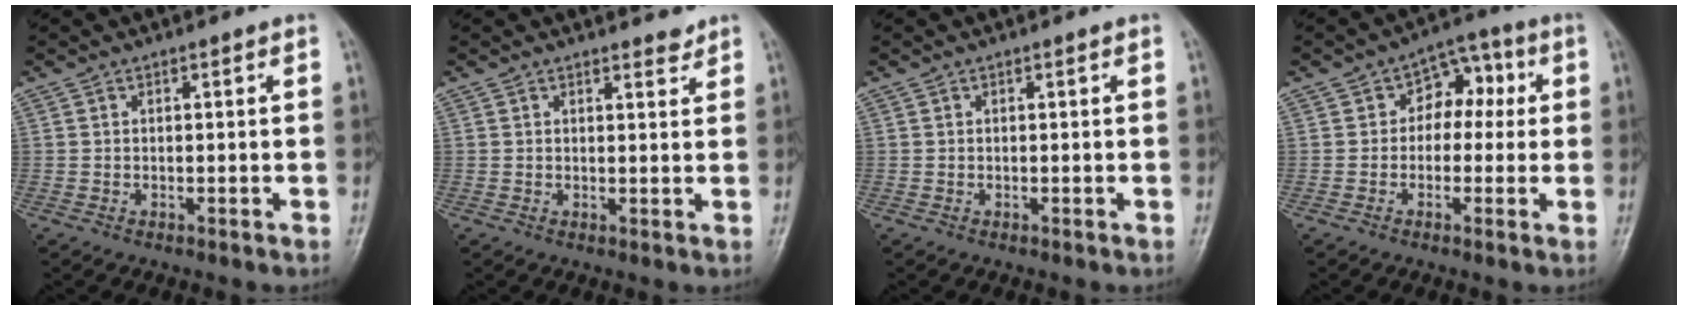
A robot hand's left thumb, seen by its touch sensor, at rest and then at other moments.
{"total": 1.8, "force": [1.7, 0.5, 0.4], "torque": [0.006, -0.015, 0.021]}
{"total": 0.0}
{"total": 7.5, "force": [0.9, 5.6, 4.9], "torque": [-0.019, 0.024, 0.000]}